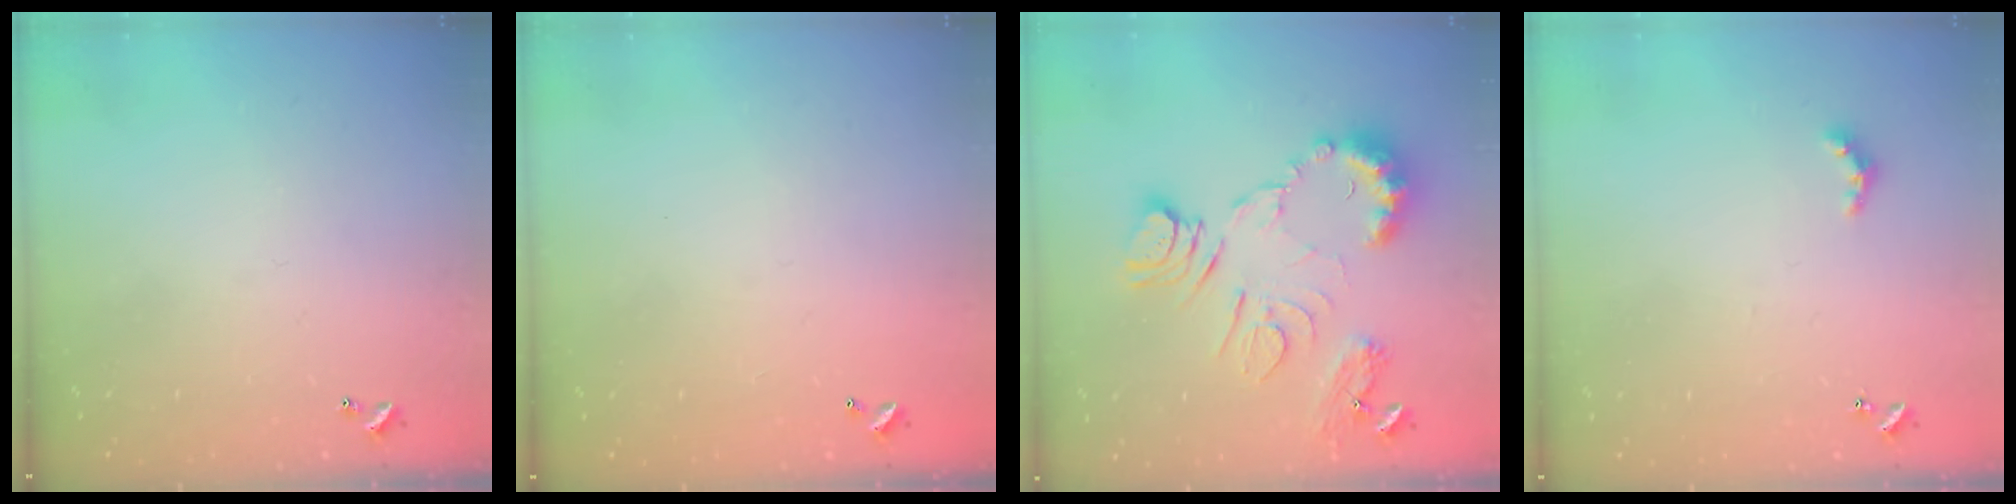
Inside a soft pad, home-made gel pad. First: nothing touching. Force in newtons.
{"total": 2.9, "press": 2.9, "slide": 0.1}
{"total": 14.5, "press": 14.4, "slide": 1.5}
{"total": 2.4, "press": 2.3, "slide": 0.5}